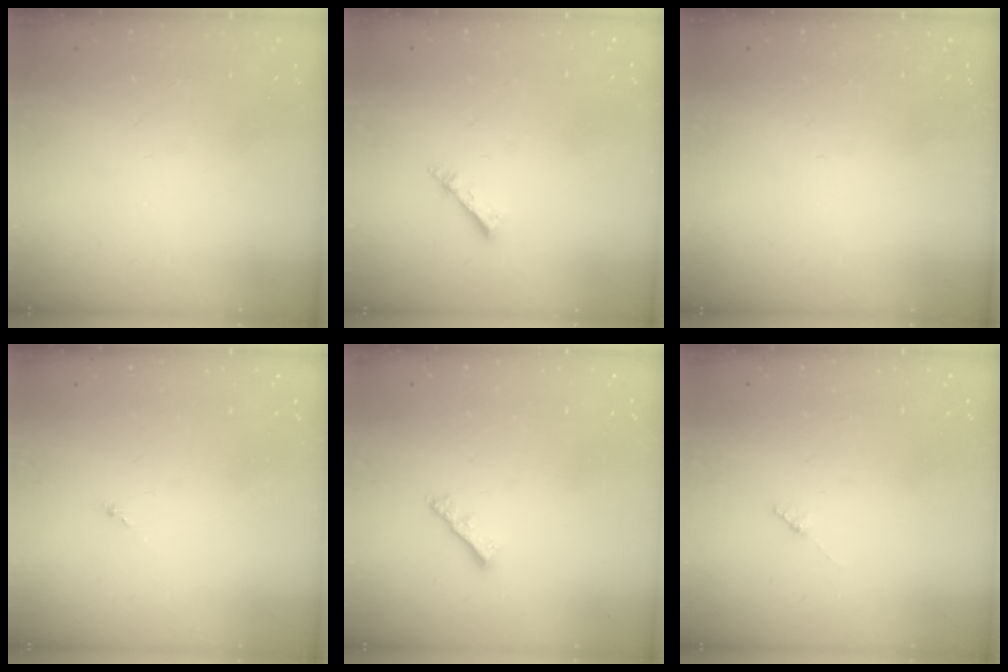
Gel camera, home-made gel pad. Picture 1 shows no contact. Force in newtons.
{"total": 2.2, "press": 2.2, "slide": 0.3}
{"total": 0.0}
{"total": 1.0, "press": 0.8, "slide": 0.5}
{"total": 2.6, "press": 2.5, "slide": 0.5}
{"total": 1.9, "press": 1.9, "slide": 0.2}